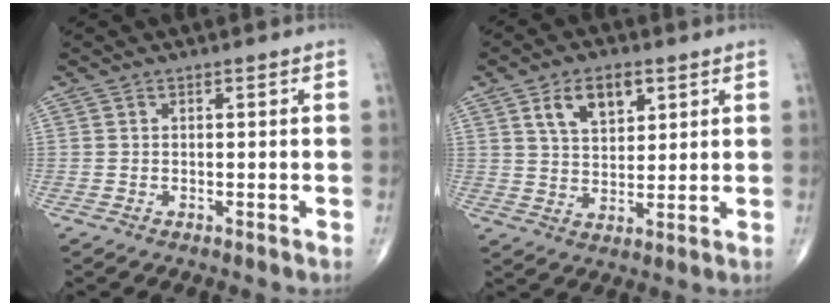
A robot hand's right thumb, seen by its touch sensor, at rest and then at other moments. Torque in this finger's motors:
{"motor_torque": [-0.76, 0.83, 0.65, 0.47, 0.04]}